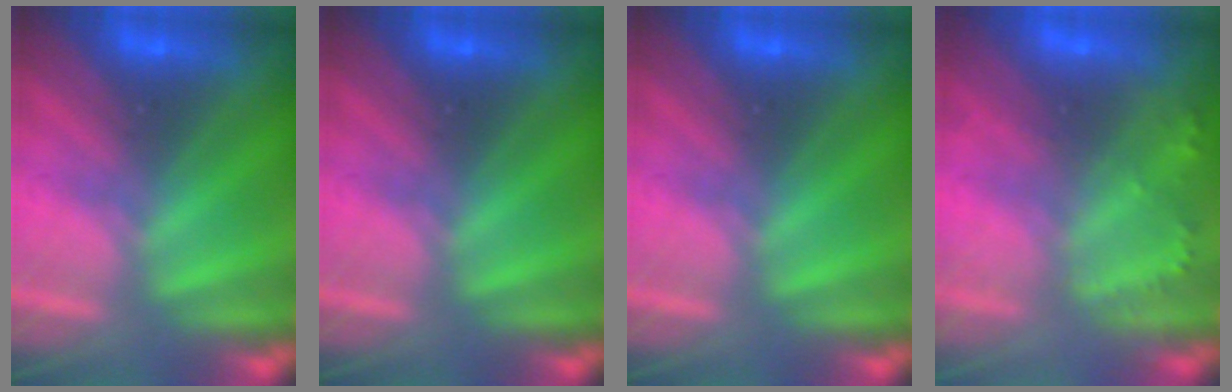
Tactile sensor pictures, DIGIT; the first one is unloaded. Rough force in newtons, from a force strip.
{"total": 0.0}
{"total": 0.0}
{"total": 2.2}